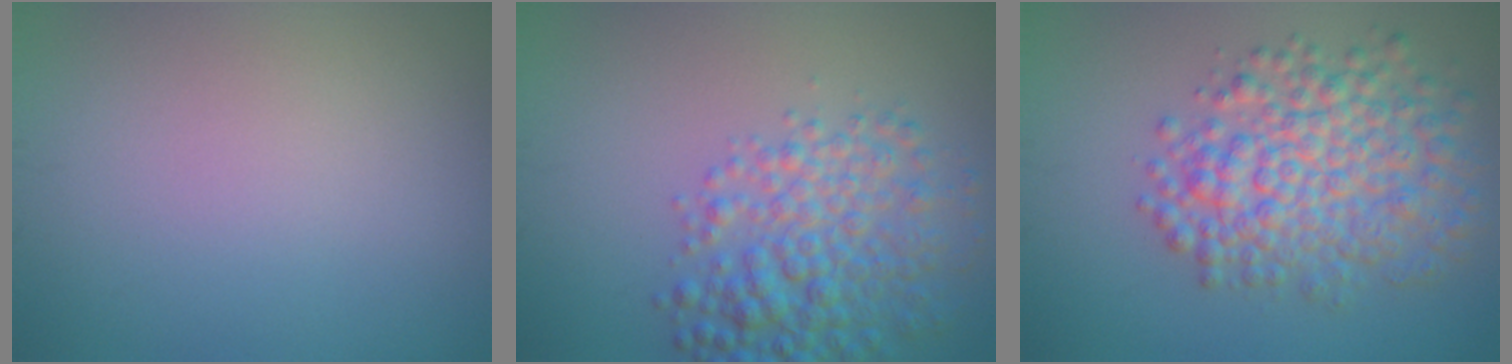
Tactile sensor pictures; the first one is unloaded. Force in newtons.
{"total": 5.5, "press": 5.5, "slide": 0.2}
{"total": 6.8, "press": 6.8, "slide": 0.1}